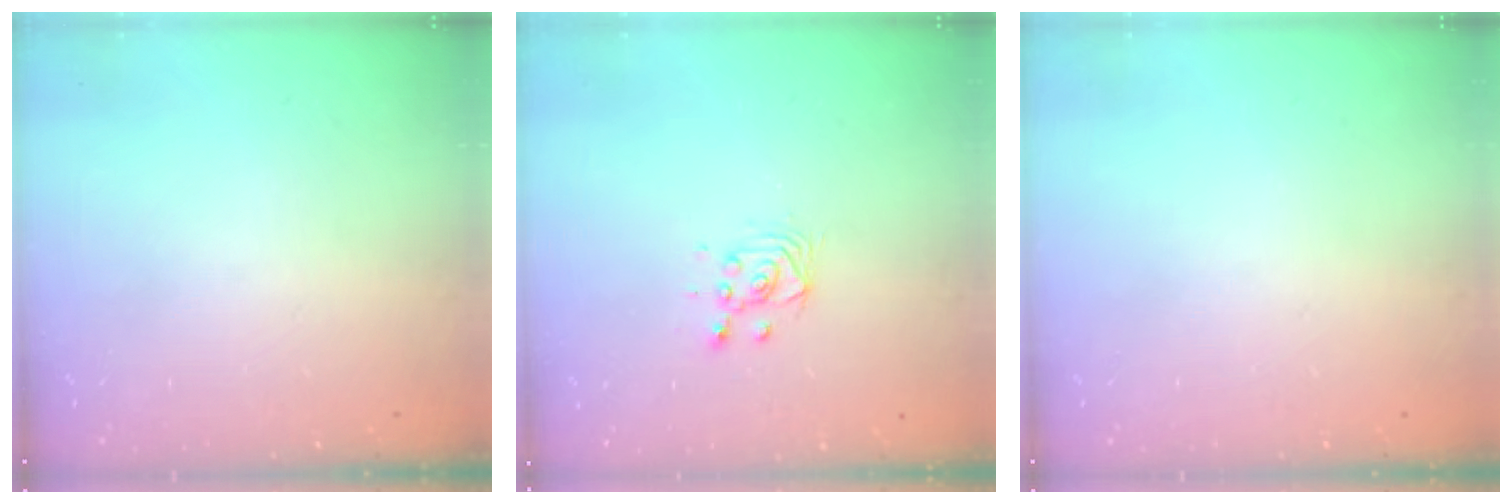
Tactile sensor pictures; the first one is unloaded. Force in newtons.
{"total": 3.3, "press": 3.3, "slide": 0.4}
{"total": 0.0}